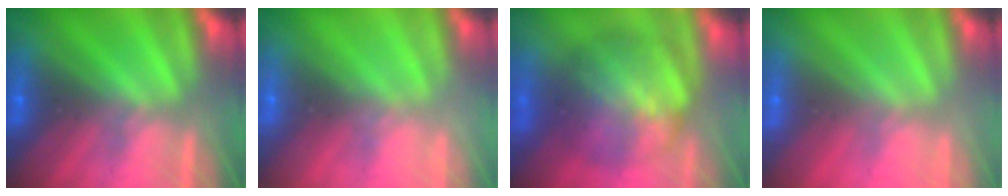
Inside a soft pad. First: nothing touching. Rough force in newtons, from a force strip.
{"total": 2.3}
{"total": 8.9}
{"total": 2.9}